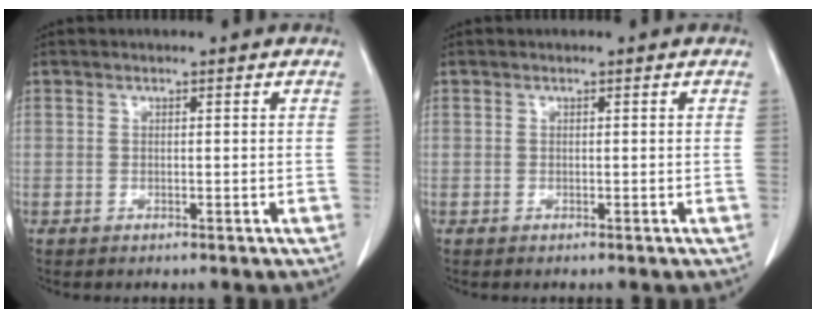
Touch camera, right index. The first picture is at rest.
{"total": 0.0}